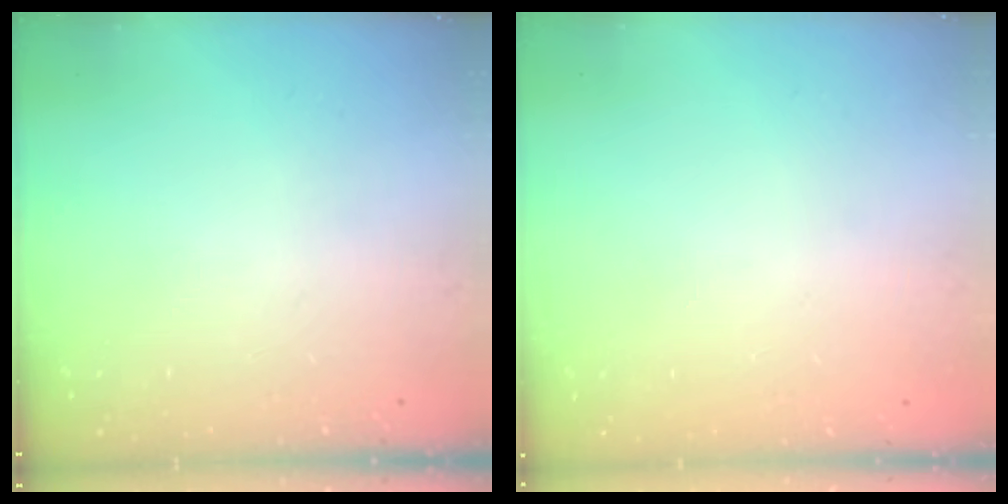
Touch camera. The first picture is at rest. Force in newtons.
{"total": 0.0}